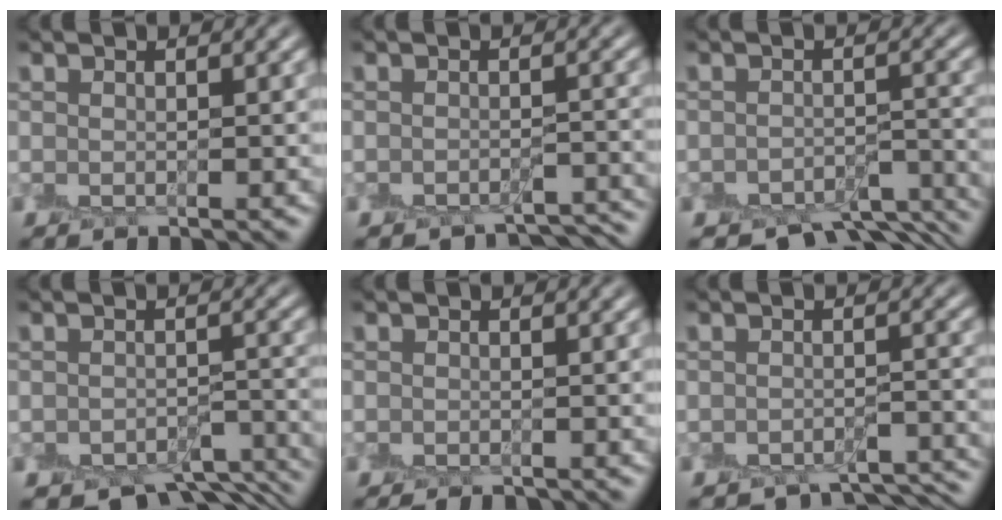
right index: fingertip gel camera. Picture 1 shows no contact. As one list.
[{"total": 4.1, "force": [-3.8, 1.3, 0.9], "torque": [-0.007, 0.004, -0.037]}, {"total": 6.7, "force": [-5.8, 2.3, 2.5], "torque": [-0.028, -0.014, -0.070]}, {"total": 7.3, "force": [-6.0, 3.1, 2.9], "torque": [-0.027, -0.018, -0.065]}, {"total": 1.8, "force": [-1.6, 0.5, 0.4], "torque": [-0.004, -0.005, -0.025]}, {"total": 4.8, "force": [-4.3, 1.5, 1.4], "torque": [-0.019, -0.002, -0.048]}]